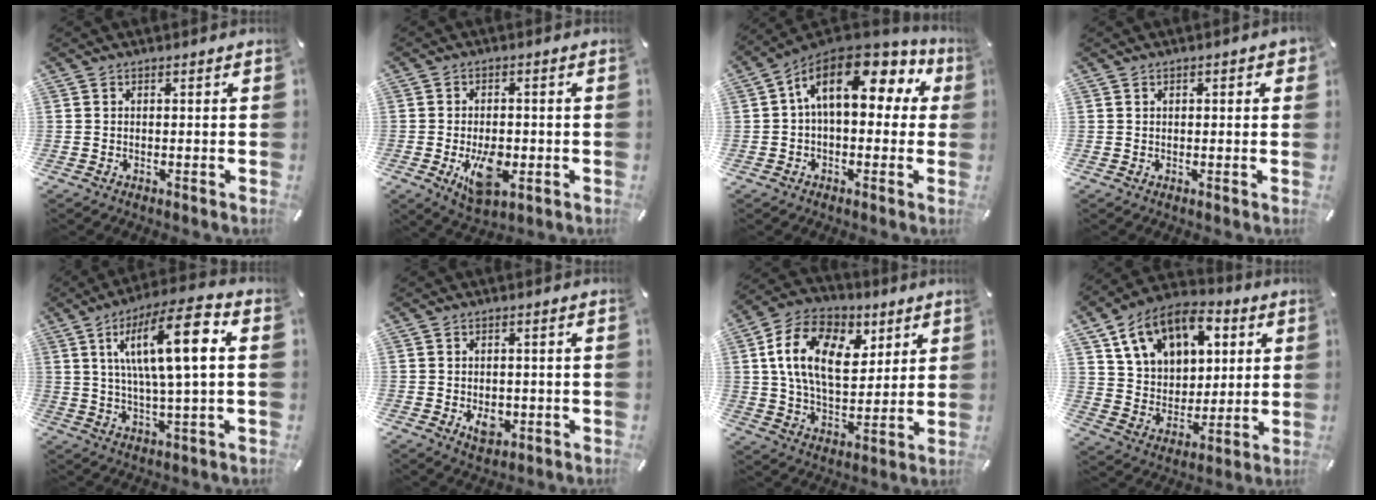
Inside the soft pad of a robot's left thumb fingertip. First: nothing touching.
{"total": 9.0, "force": [-2.3, 5.1, 7.0], "torque": [-0.120, -0.006, -0.040]}
{"total": 15.6, "force": [5.3, 8.3, 12.1], "torque": [-0.215, -0.017, 0.091]}
{"total": 1.3, "force": [0.4, 0.7, 1.1], "torque": [-0.013, 0.003, 0.004]}
{"total": 15.9, "force": [4.5, 3.9, 14.7], "torque": [-0.266, 0.001, 0.064]}
{"total": 4.8, "force": [-1.0, 3.5, 3.2], "torque": [-0.050, -0.005, -0.019]}
{"total": 17.3, "force": [5.9, 11.5, 11.6], "torque": [-0.216, -0.007, 0.104]}
{"total": 14.5, "force": [7.6, 10.8, 6.1], "torque": [-0.116, -0.029, 0.145]}